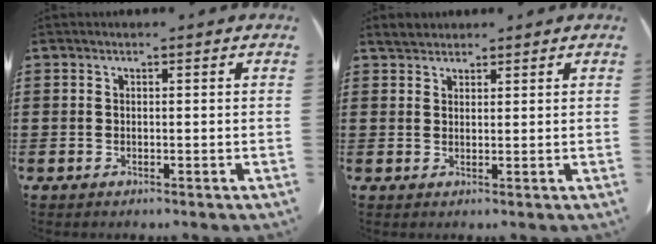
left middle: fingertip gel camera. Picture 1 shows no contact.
{"total": 2.0, "force": [1.9, 0.6, 0.2], "torque": [-0.010, 0.004, 0.037]}